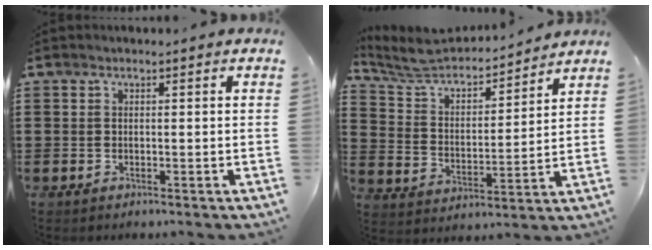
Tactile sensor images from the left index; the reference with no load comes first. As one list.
[{"total": 5.6, "force": [5.2, 1.5, 1.4], "torque": [-0.057, -0.037, 0.085]}]